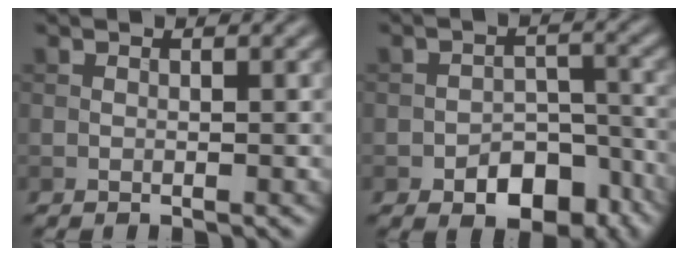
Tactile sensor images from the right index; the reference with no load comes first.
{"total": 6.0, "force": [-3.6, 3.5, 3.3], "torque": [-0.036, 0.001, -0.058]}